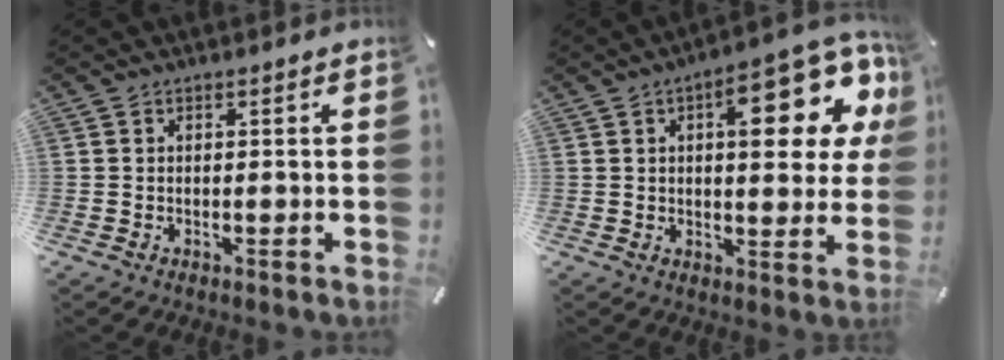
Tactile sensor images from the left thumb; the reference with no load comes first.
{"total": 19.6, "force": [7.6, 8.0, 16.2], "torque": [-0.201, -0.037, 0.112]}